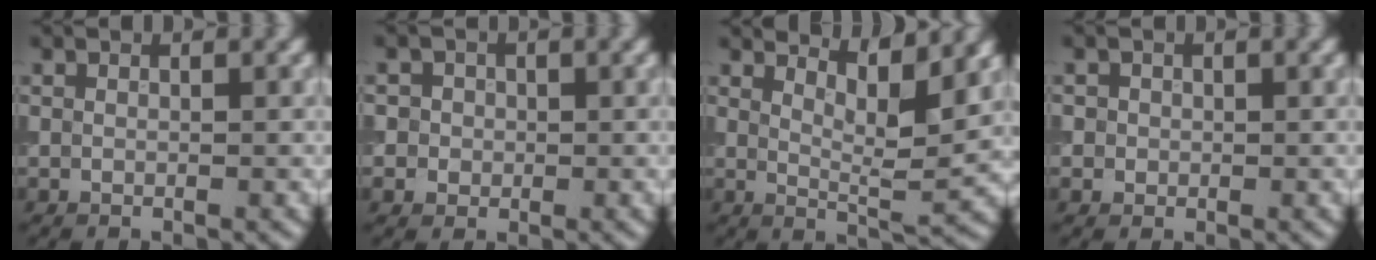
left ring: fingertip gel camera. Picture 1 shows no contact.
{"total": 2.7, "force": [0.6, 2.5, 0.8], "torque": [0.006, 0.006, -0.002]}
{"total": 5.8, "force": [4.2, 1.0, 3.8], "torque": [-0.057, -0.001, 0.064]}
{"total": 1.1, "force": [0.2, 1.1, 0.2], "torque": [0.010, -0.003, 0.000]}